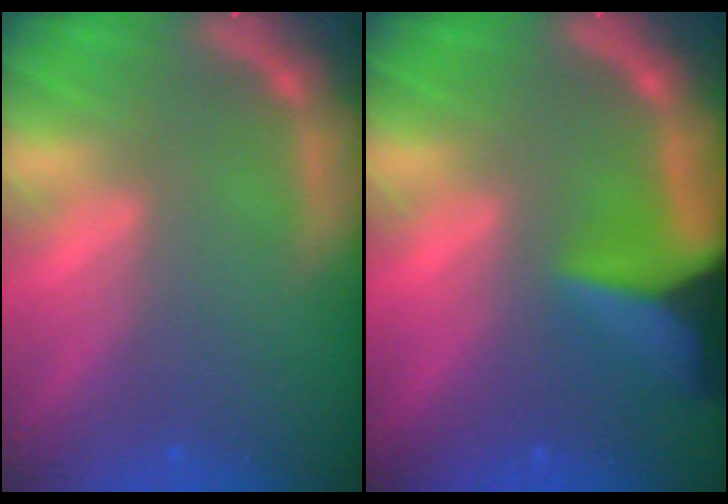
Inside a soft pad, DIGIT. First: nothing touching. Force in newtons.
{"total": 8.9}